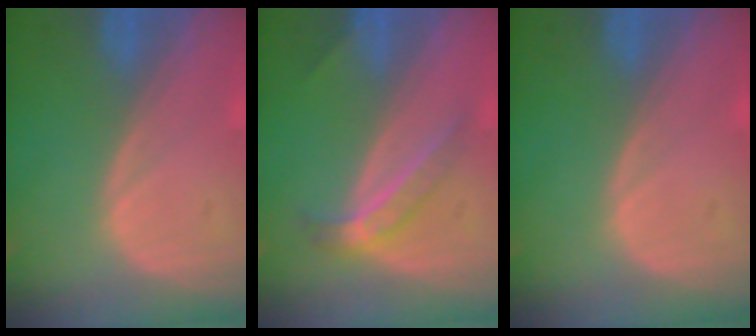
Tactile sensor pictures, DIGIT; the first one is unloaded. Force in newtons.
{"total": 4.2, "press": 4.2, "slide": 0.4}
{"total": 0.0}